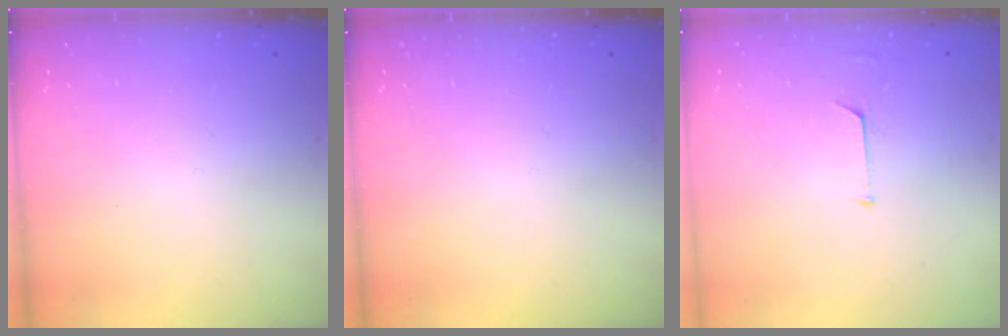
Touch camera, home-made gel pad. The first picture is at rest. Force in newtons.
{"total": 0.0}
{"total": 4.6, "press": 4.6, "slide": 0.3}